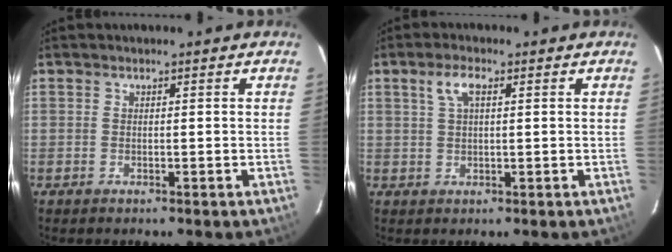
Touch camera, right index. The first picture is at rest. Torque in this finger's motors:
{"motor_torque": [0.22, -0.13, 0.20, 0.05]}